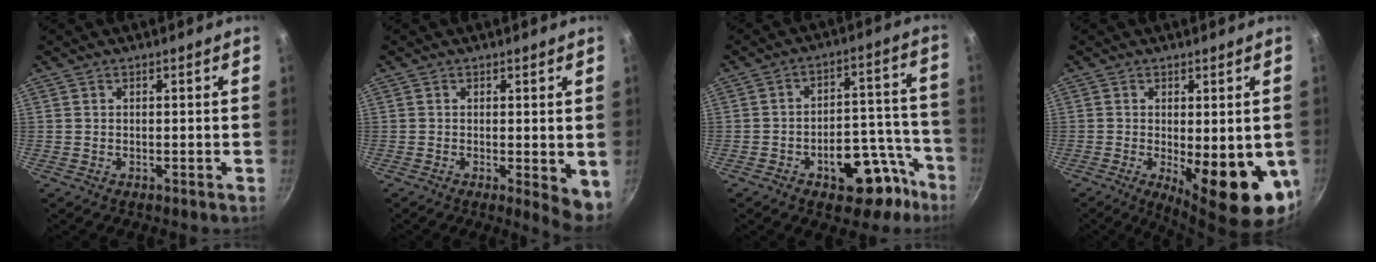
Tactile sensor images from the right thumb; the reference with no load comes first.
{"total": 5.0, "force": [-0.4, 1.8, 4.7], "torque": [-0.053, -0.008, -0.003]}
{"total": 15.8, "force": [-8.4, 8.8, 10.1], "torque": [-0.065, 0.069, -0.108]}
{"total": 14.6, "force": [-2.9, 5.1, 13.4], "torque": [-0.155, -0.019, -0.025]}